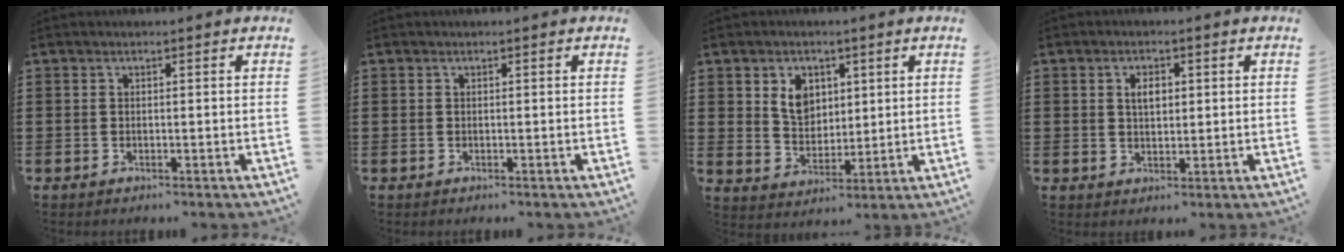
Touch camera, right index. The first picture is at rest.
{"total": 0.0}
{"total": 5.7, "force": [2.3, 4.4, 2.8], "torque": [-0.065, 0.012, 0.040]}
{"total": 2.8, "force": [0.8, 1.6, 2.2], "torque": [-0.039, 0.006, 0.010]}